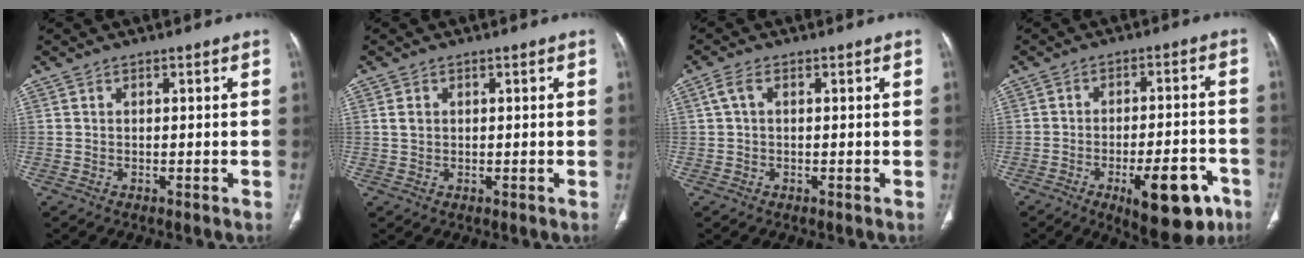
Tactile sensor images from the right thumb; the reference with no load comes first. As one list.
[{"total": 1.4, "force": [0.3, 1.1, 0.8], "torque": [-0.015, 0.000, 0.009]}, {"total": 2.3, "force": [0.5, 1.2, 1.9], "torque": [-0.044, 0.013, 0.012]}, {"total": 13.9, "force": [-6.9, 5.2, 10.9], "torque": [-0.131, 0.031, -0.088]}]